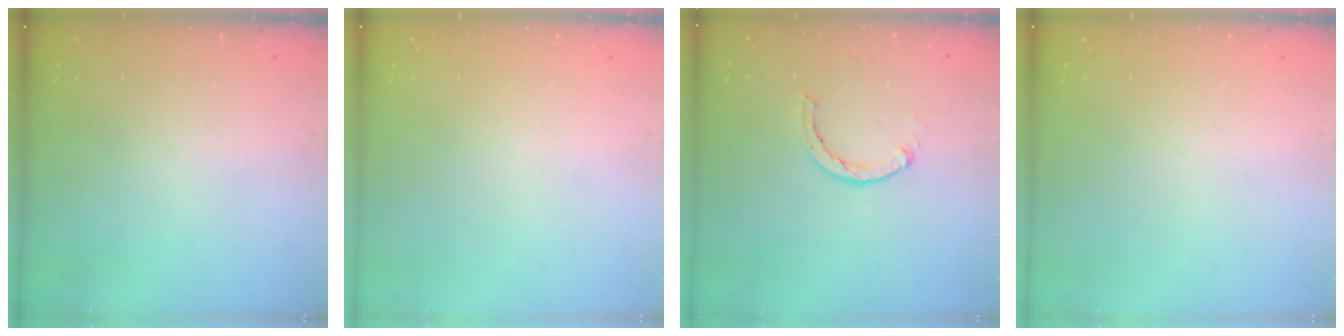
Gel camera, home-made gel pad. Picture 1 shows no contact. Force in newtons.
{"total": 0.0}
{"total": 3.0, "press": 3.0, "slide": 0.4}
{"total": 0.0}